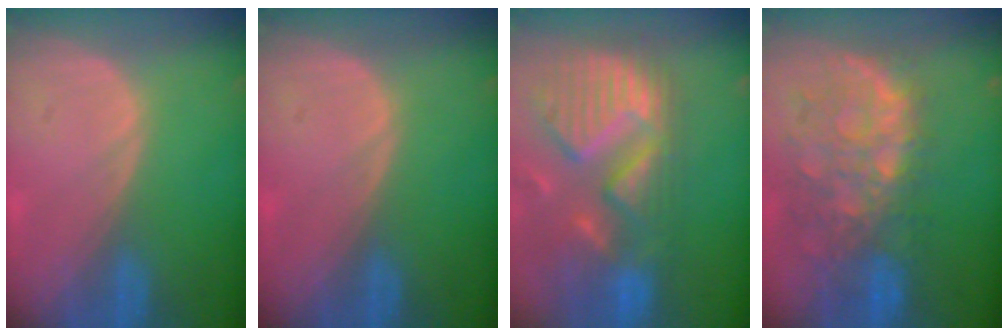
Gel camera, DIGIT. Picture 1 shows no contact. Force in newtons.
{"total": 0.0}
{"total": 13.9, "press": 11.7, "slide": 7.5}
{"total": 11.2, "press": 9.8, "slide": 5.4}